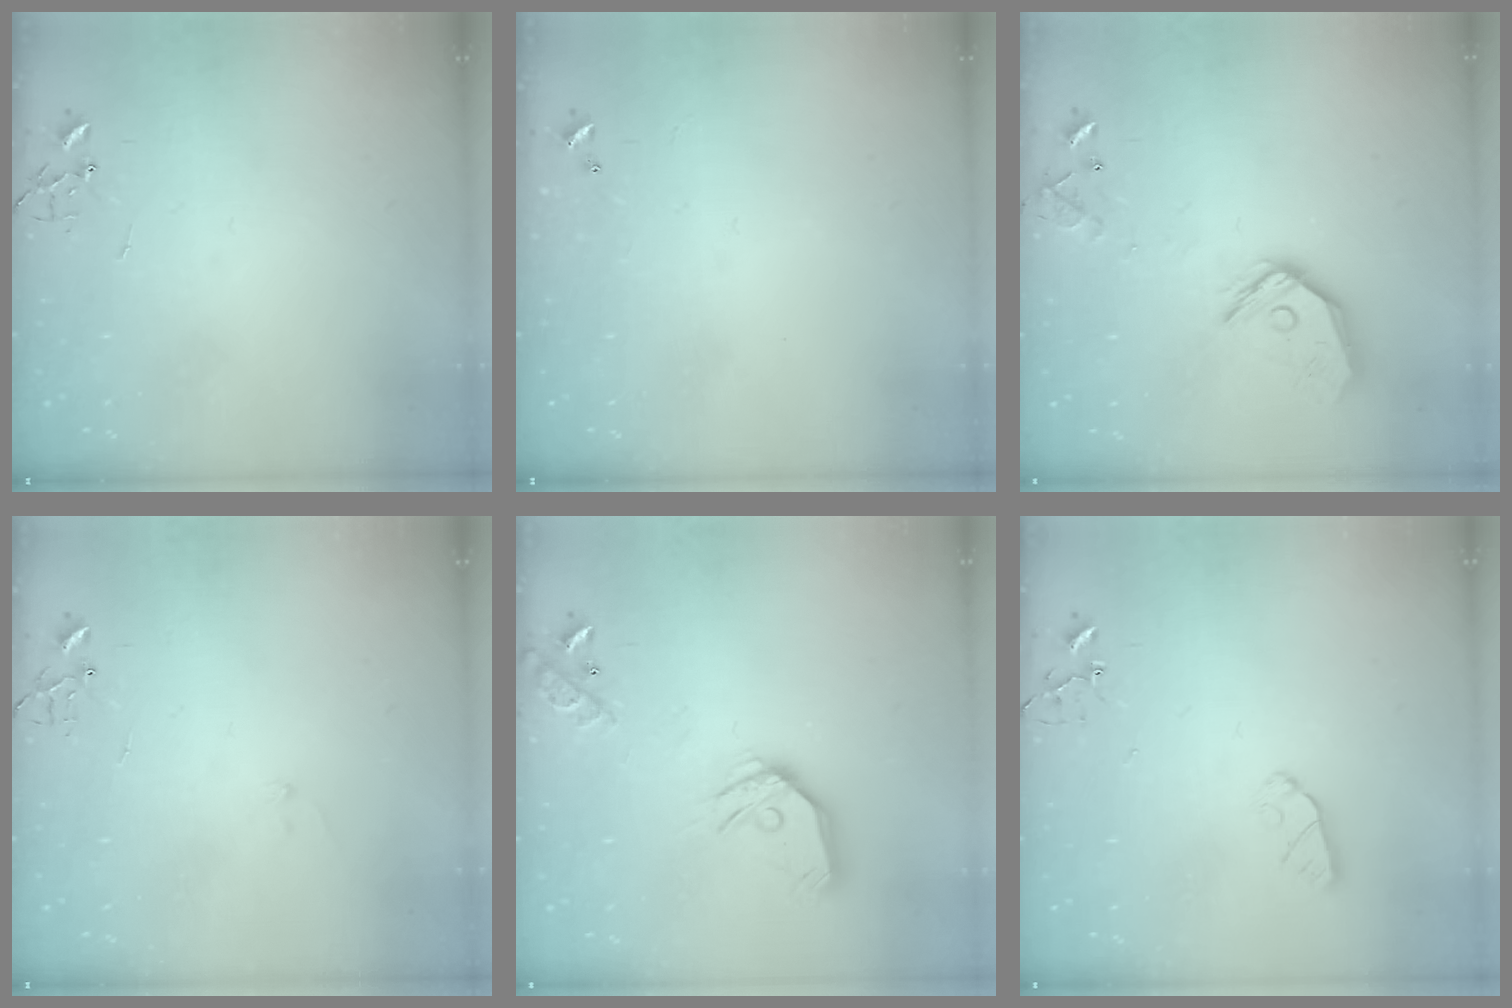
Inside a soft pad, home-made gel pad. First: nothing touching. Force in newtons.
{"total": 0.0}
{"total": 14.6, "press": 14.4, "slide": 1.8}
{"total": 7.0, "press": 7.0, "slide": 0.7}
{"total": 16.2, "press": 16.0, "slide": 2.5}
{"total": 5.2, "press": 5.2, "slide": 0.7}